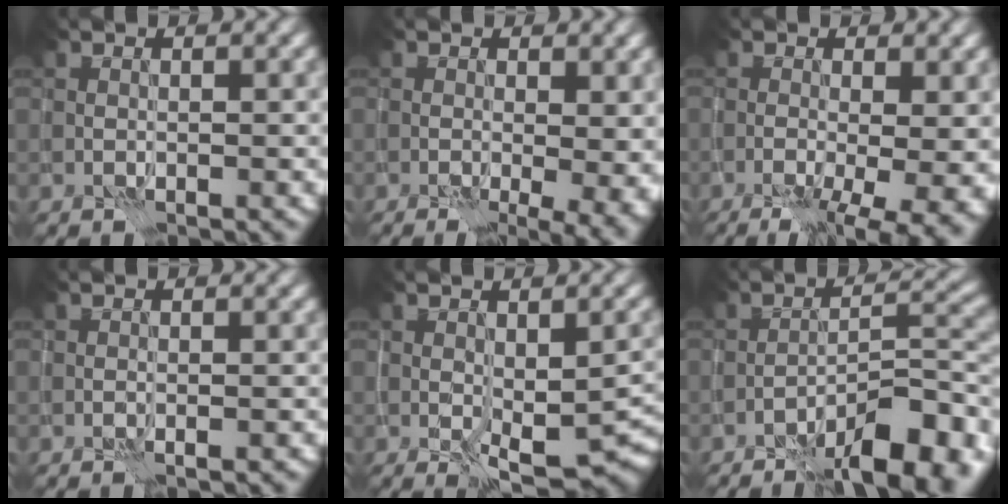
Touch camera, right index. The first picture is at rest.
{"total": 6.6, "force": [-1.7, 2.8, 5.7], "torque": [-0.041, 0.000, -0.017]}
{"total": 9.1, "force": [-3.6, 3.2, 7.7], "torque": [-0.090, -0.011, -0.047]}
{"total": 0.8, "force": [-0.6, 0.2, 0.6], "torque": [-0.010, 0.000, -0.009]}
{"total": 7.9, "force": [-1.7, 4.1, 6.5], "torque": [-0.108, -0.025, -0.011]}
{"total": 10.1, "force": [-6.7, 3.1, 6.8], "torque": [-0.085, 0.012, -0.111]}